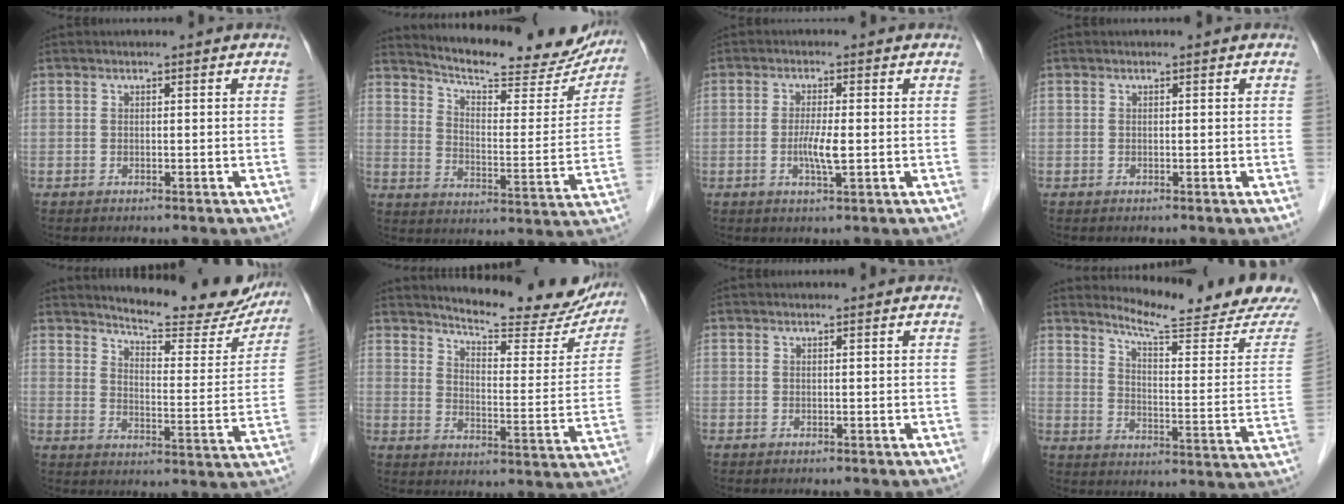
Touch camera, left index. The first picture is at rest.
{"total": 23.2, "force": [21.0, 4.6, 8.7], "torque": [-0.114, -0.047, 0.266]}
{"total": 3.6, "force": [-0.6, 0.5, 3.5], "torque": [-0.064, -0.008, -0.009]}
{"total": 0.0}
{"total": 18.9, "force": [17.3, 3.9, 6.5], "torque": [-0.071, -0.055, 0.211]}
{"total": 20.5, "force": [18.6, 4.1, 7.5], "torque": [-0.088, -0.058, 0.228]}
{"total": 0.9, "force": [0.8, 0.3, 0.1], "torque": [-0.002, 0.008, 0.013]}
{"total": 17.3, "force": [16.5, -0.7, 5.3], "torque": [-0.079, -0.101, 0.210]}